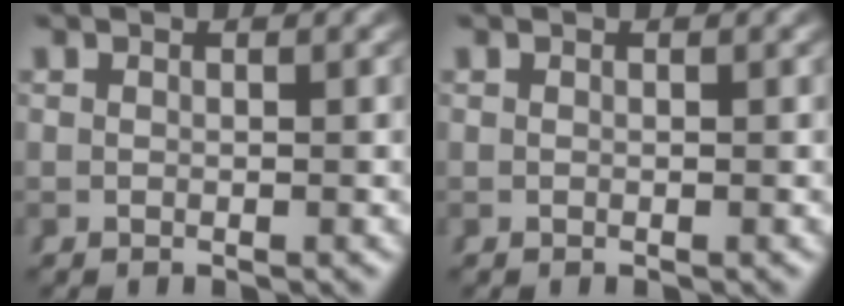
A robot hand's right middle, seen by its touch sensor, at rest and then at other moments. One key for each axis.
{"total": 0.0}